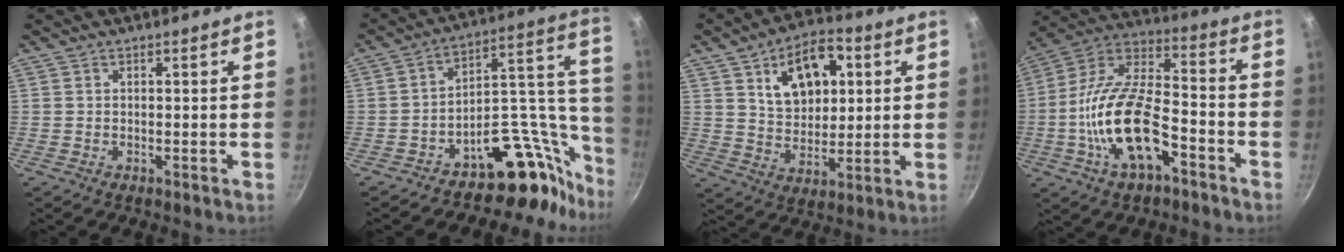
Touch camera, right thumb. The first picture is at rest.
{"total": 18.4, "force": [-13.2, 8.2, 9.9], "torque": [-0.049, 0.164, -0.194]}
{"total": 14.0, "force": [4.9, 8.7, 9.9], "torque": [-0.118, -0.008, 0.083]}
{"total": 19.1, "force": [-6.4, 8.9, 15.6], "torque": [-0.300, 0.050, -0.116]}